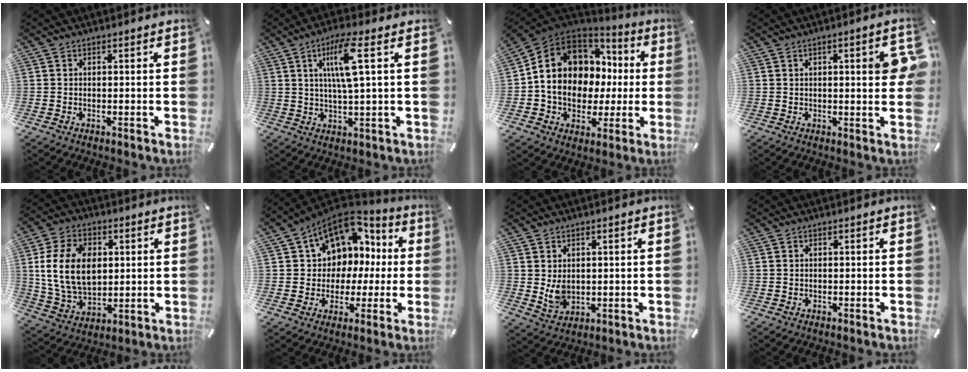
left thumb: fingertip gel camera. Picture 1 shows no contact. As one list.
[{"total": 9.8, "force": [3.0, 1.2, 9.3], "torque": [-0.190, 0.003, 0.044]}, {"total": 13.2, "force": [1.0, 11.2, 6.8], "torque": [-0.134, -0.010, 0.025]}, {"total": 6.8, "force": [1.3, 1.5, 6.5], "torque": [-0.095, -0.005, 0.015]}, {"total": 14.5, "force": [2.2, 10.4, 9.8], "torque": [-0.215, 0.010, 0.039]}, {"total": 11.4, "force": [4.2, 9.8, 4.0], "torque": [-0.072, -0.035, 0.085]}, {"total": 4.9, "force": [0.9, 4.0, 2.8], "torque": [-0.050, -0.007, 0.015]}, {"total": 0.0}]